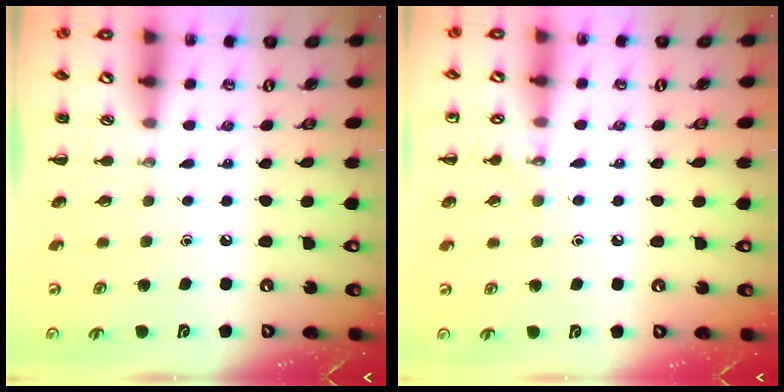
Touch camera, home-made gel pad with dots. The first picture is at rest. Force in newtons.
{"total": 6.2, "press": 6.0, "slide": 1.8}